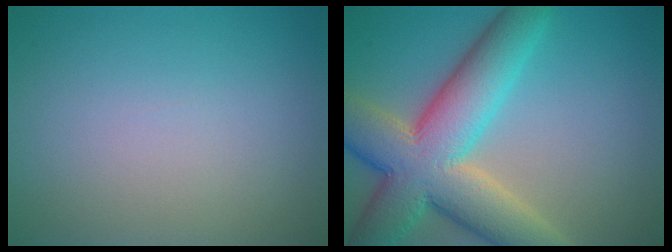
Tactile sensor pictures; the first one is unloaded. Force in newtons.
{"total": 11.6, "press": 11.6, "slide": 0.4}